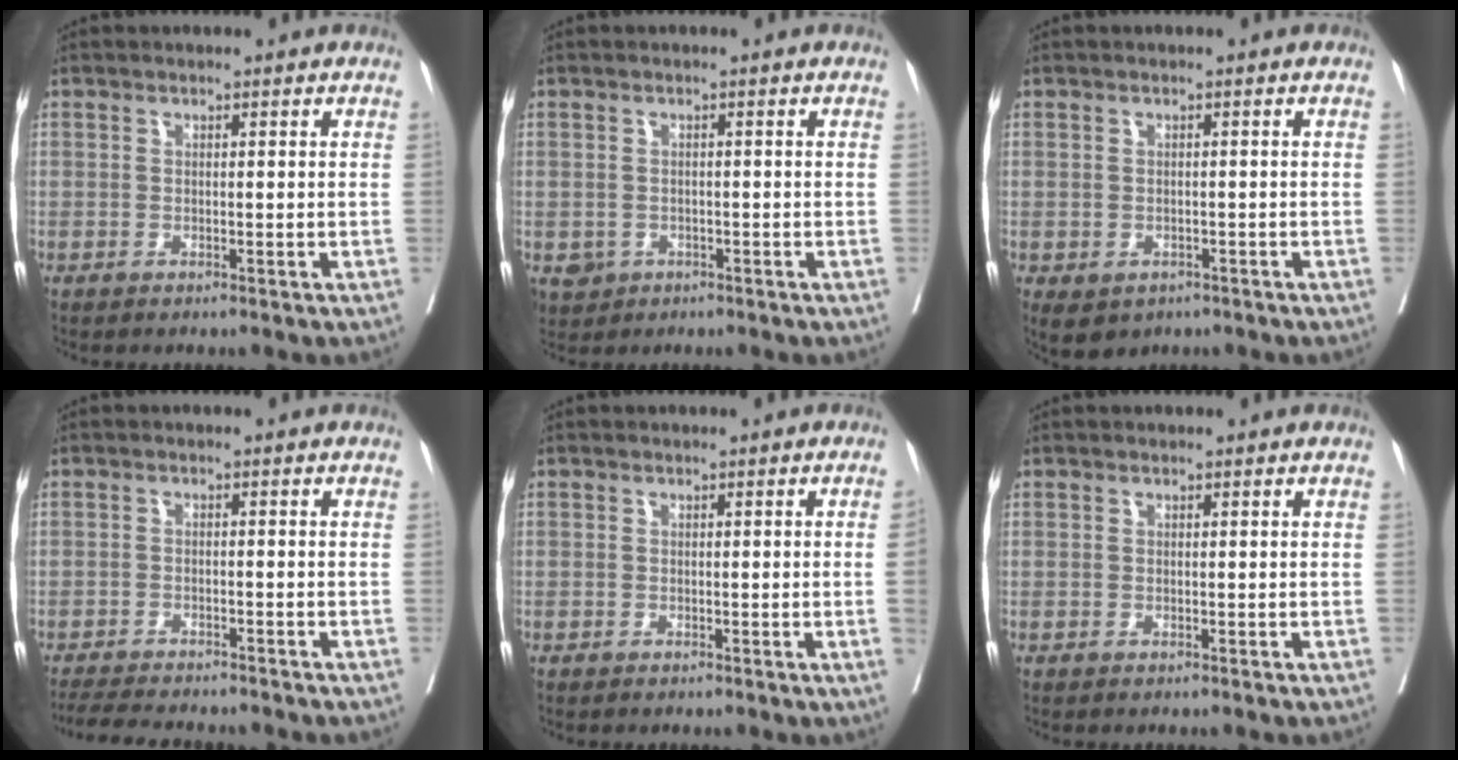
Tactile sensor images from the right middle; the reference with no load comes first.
{"total": 3.0, "force": [-1.2, 2.7, 0.6], "torque": [-0.009, 0.002, -0.013]}
{"total": 4.3, "force": [-2.6, 3.0, 1.6], "torque": [-0.020, -0.001, -0.029]}
{"total": 9.7, "force": [-8.9, 1.3, 3.8], "torque": [-0.054, -0.013, -0.128]}
{"total": 1.2, "force": [-0.1, -0.4, 1.1], "torque": [-0.012, -0.002, 0.001]}
{"total": 0.0}